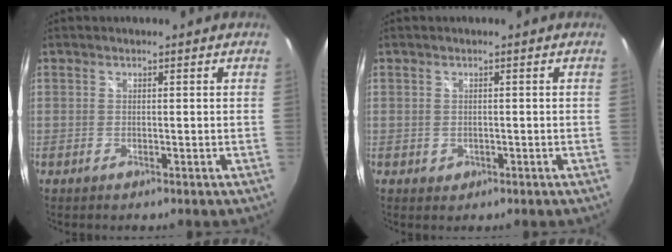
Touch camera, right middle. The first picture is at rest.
{"total": 1.3, "force": [-0.2, 1.2, 0.5], "torque": [-0.006, -0.002, -0.003]}